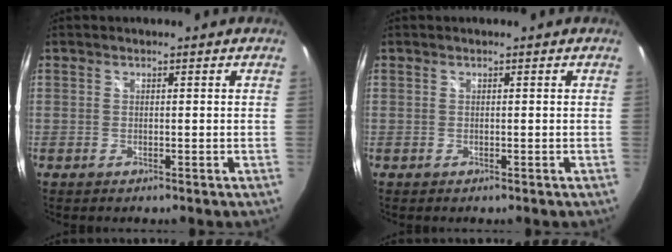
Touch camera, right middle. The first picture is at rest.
{"total": 0.0}